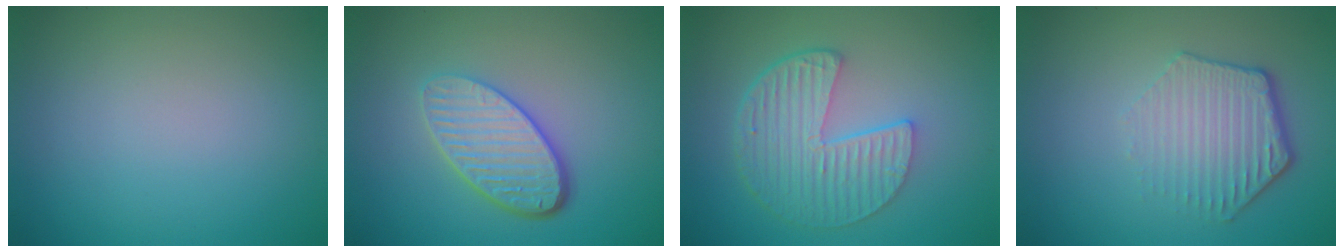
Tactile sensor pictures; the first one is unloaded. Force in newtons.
{"total": 5.1, "press": 3.7, "slide": 3.5}
{"total": 5.8, "press": 4.2, "slide": 3.9}
{"total": 4.1, "press": 3.2, "slide": 2.7}